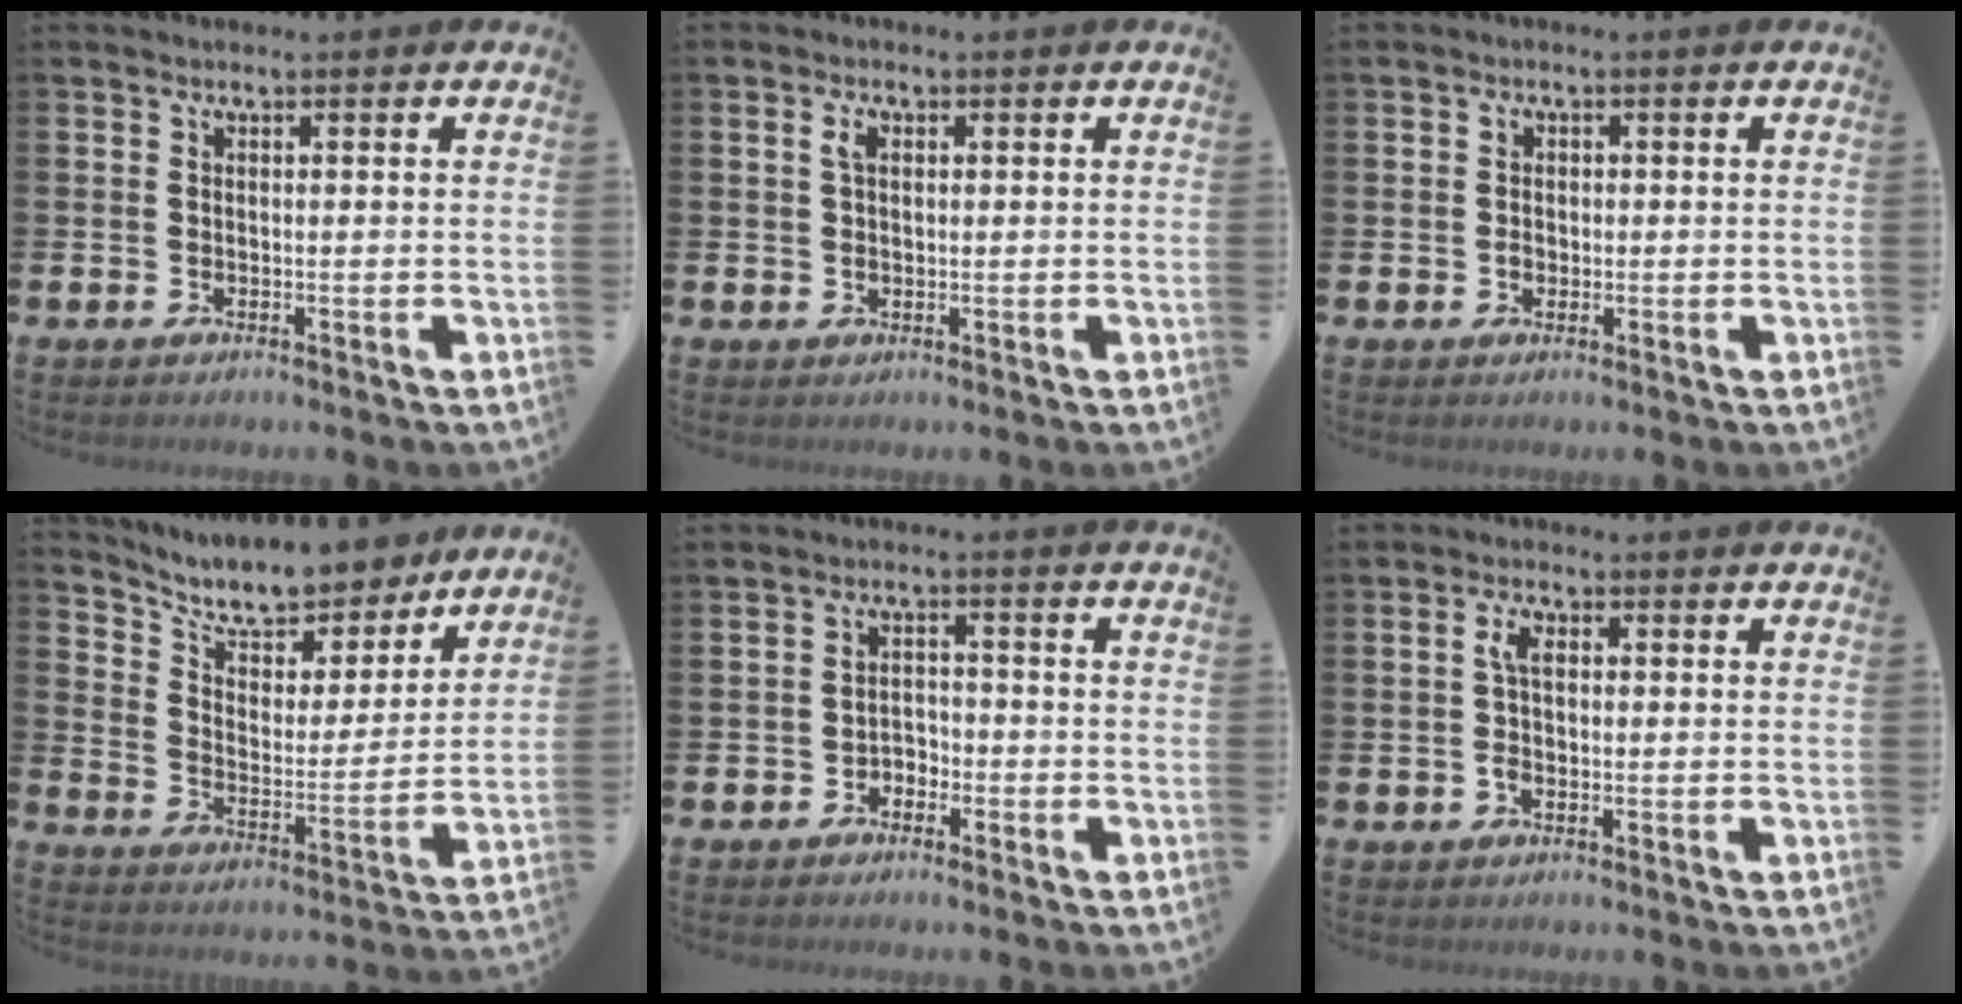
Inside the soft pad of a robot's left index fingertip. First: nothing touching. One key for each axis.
{"total": 2.0, "fx": 0.9, "fy": 1.2, "fz": 1.3, "tx": -0.017, "ty": 0.002, "tz": 0.013}
{"total": 1.5, "fx": 0.0, "fy": 1.4, "fz": 0.6, "tx": 0.004, "ty": 0.003, "tz": -0.005}
{"total": 9.9, "fx": 9.0, "fy": 3.1, "fz": 2.8, "tx": -0.081, "ty": -0.067, "tz": 0.156}
{"total": 1.4, "fx": -1.0, "fy": 0.9, "fz": 0.1, "tx": -0.001, "ty": 0.000, "tz": -0.024}
{"total": 3.1, "fx": 0.3, "fy": 1.6, "fz": 2.7, "tx": -0.038, "ty": 0.002, "tz": -0.002}